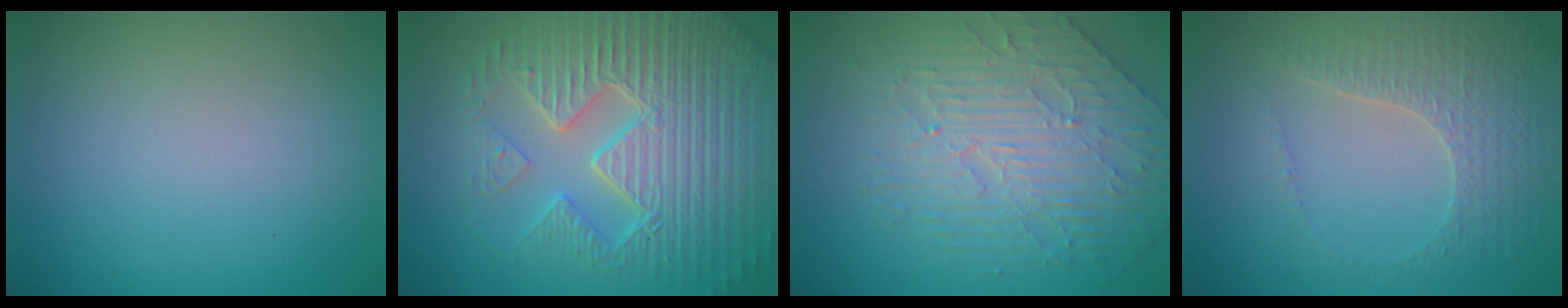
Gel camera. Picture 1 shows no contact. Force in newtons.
{"total": 9.5, "press": 6.7, "slide": 6.7}
{"total": 4.1, "press": 4.1, "slide": 0.1}
{"total": 3.3, "press": 3.2, "slide": 0.8}